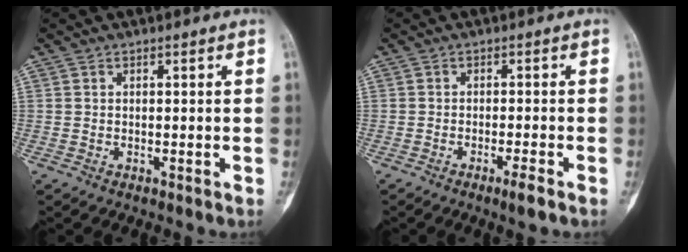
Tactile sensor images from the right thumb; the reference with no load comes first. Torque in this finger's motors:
{"motor_torque": [1.68, 1.56, 0.60, -0.65, 0.14]}